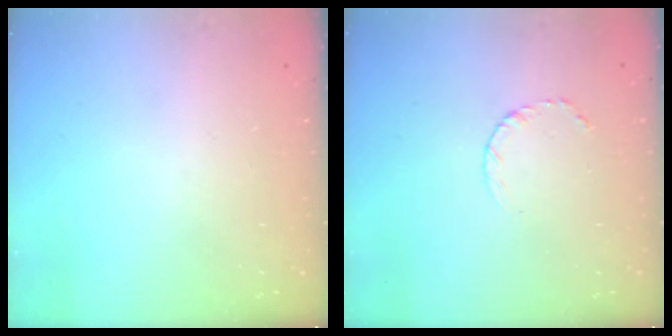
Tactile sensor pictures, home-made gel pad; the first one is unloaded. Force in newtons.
{"total": 3.5, "press": 3.5, "slide": 0.4}